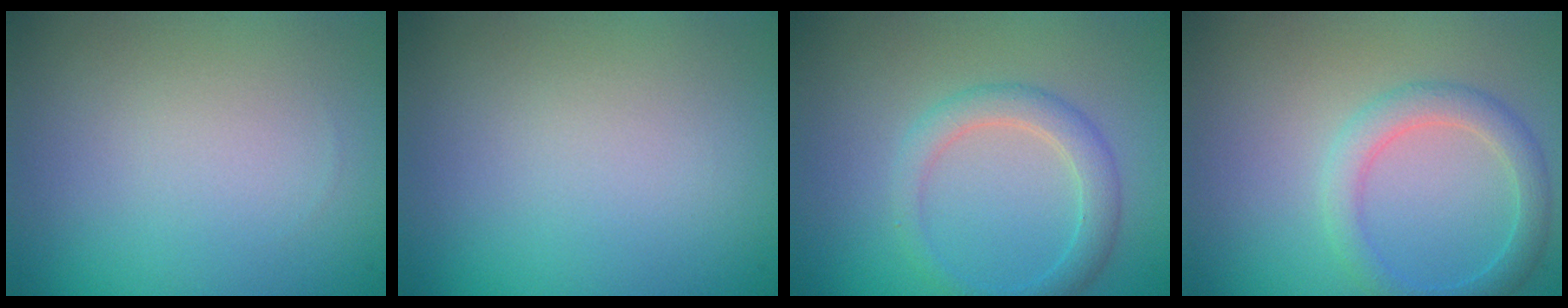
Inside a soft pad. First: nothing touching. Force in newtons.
{"total": 0.0}
{"total": 2.7, "press": 2.7, "slide": 0.1}
{"total": 2.8, "press": 2.8, "slide": 0.0}